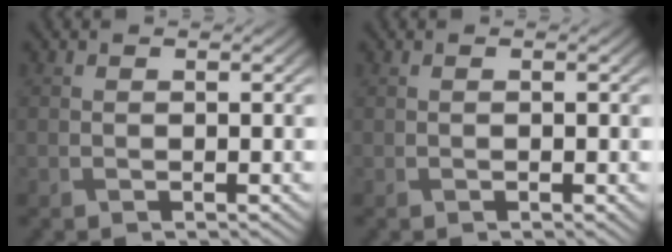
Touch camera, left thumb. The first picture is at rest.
{"total": 0.5, "force": [0.2, -0.5, -0.1], "torque": [0.004, 0.005, 0.004]}